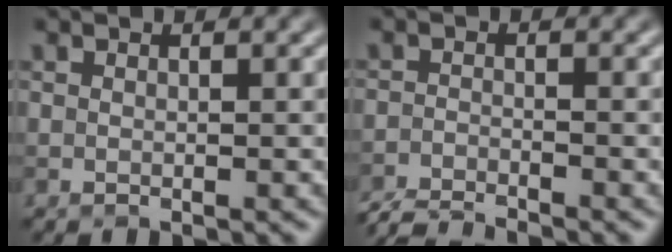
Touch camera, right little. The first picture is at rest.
{"total": 3.4, "force": [-3.3, 0.2, 0.8], "torque": [-0.018, -0.006, -0.070]}